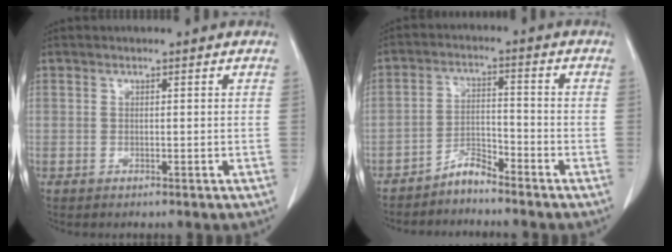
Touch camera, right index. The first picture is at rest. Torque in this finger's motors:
{"motor_torque": [-0.35, -0.52, -0.22, -0.06]}